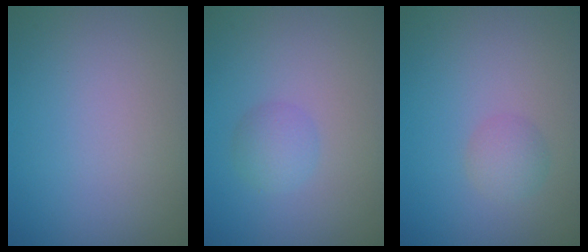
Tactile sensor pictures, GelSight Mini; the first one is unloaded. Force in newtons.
{"total": 1.8, "press": 1.8, "slide": 0.0}
{"total": 1.7, "press": 1.7, "slide": 0.0}